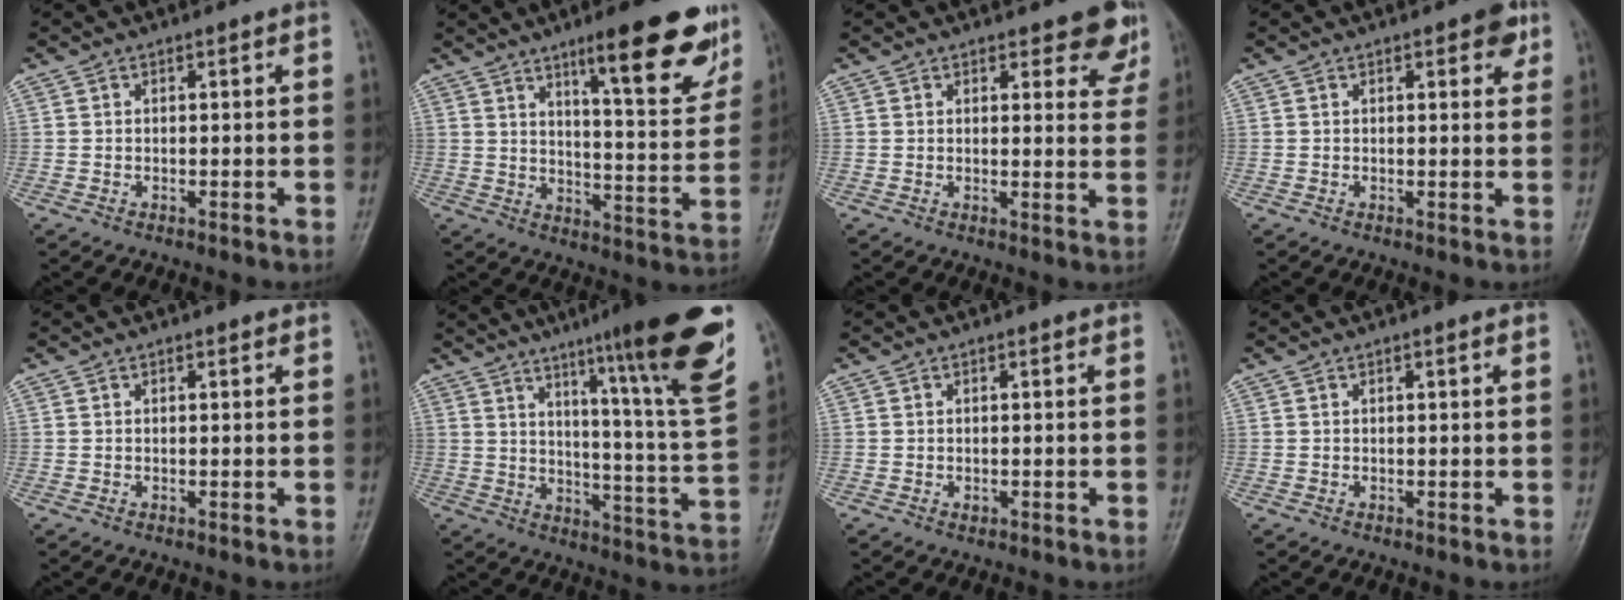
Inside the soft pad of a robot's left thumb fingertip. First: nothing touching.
{"total": 17.4, "force": [10.6, 3.9, 13.2], "torque": [-0.143, -0.059, 0.154]}
{"total": 6.0, "force": [4.6, 2.6, 2.8], "torque": [0.003, -0.028, 0.045]}
{"total": 7.2, "force": [4.1, 3.0, 5.0], "torque": [-0.027, -0.016, 0.045]}
{"total": 0.6, "force": [0.4, 0.3, 0.4], "torque": [-0.006, -0.002, 0.005]}
{"total": 22.8, "force": [13.9, 0.9, 18.0], "torque": [-0.234, -0.069, 0.198]}
{"total": 0.6, "force": [0.1, 0.4, 0.4], "torque": [-0.002, -0.001, 0.001]}
{"total": 0.7, "force": [0.3, 0.1, 0.6], "torque": [-0.011, 0.002, 0.005]}